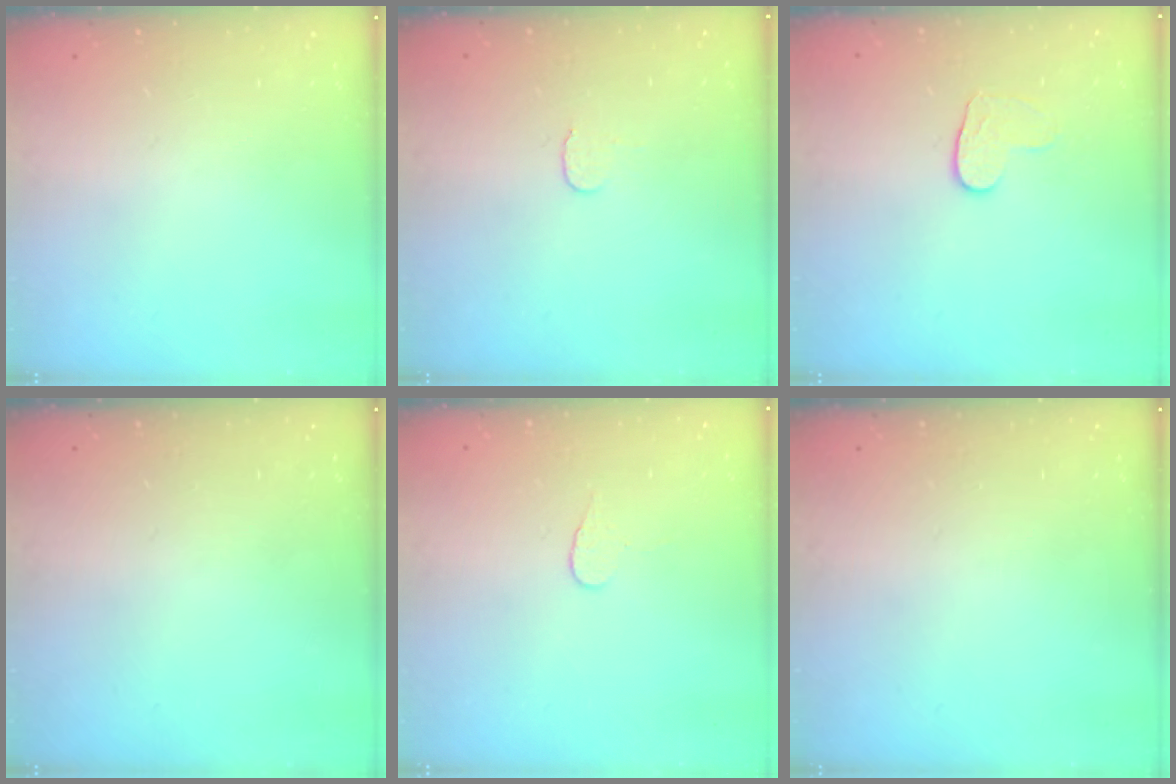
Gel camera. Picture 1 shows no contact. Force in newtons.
{"total": 3.7, "press": 3.7, "slide": 0.3}
{"total": 5.6, "press": 5.5, "slide": 0.5}
{"total": 0.0}
{"total": 3.7, "press": 3.7, "slide": 0.4}
{"total": 0.0}